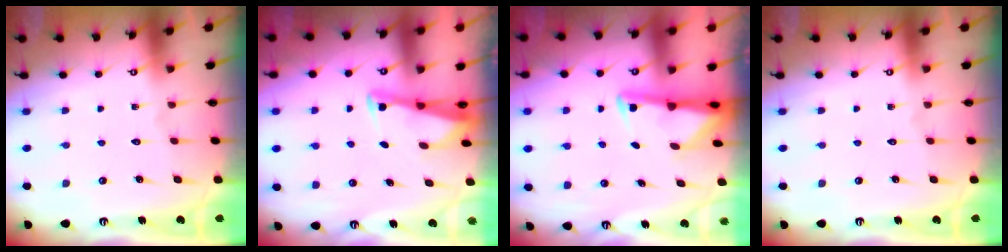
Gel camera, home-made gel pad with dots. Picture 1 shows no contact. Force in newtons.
{"total": 3.0, "press": 2.9, "slide": 0.3}
{"total": 2.8, "press": 2.7, "slide": 0.7}
{"total": 0.0}